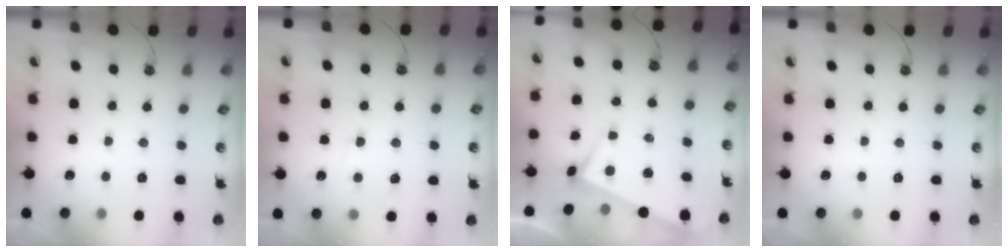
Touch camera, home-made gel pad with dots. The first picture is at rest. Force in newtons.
{"total": 1.3, "press": 1.0, "slide": 0.9}
{"total": 3.9, "press": 3.9, "slide": 0.2}
{"total": 0.0}